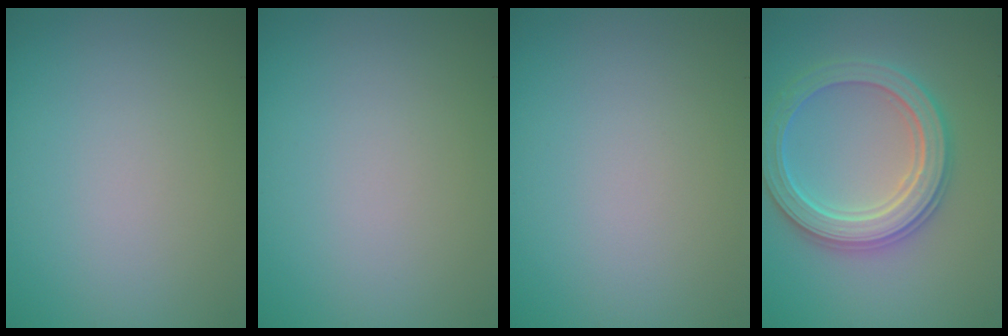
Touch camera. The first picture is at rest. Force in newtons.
{"total": 0.0}
{"total": 0.0}
{"total": 5.4, "press": 5.3, "slide": 0.8}